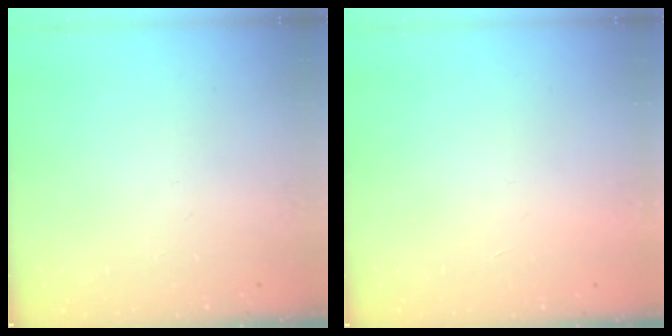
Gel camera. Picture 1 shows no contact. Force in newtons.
{"total": 1.7, "press": 1.7, "slide": 0.1}